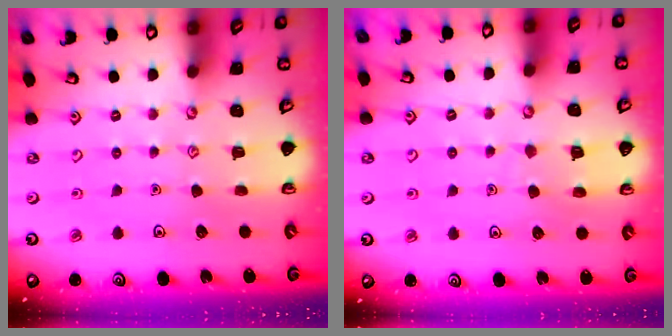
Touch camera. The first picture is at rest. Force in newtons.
{"total": 4.6, "press": 4.6, "slide": 0.4}